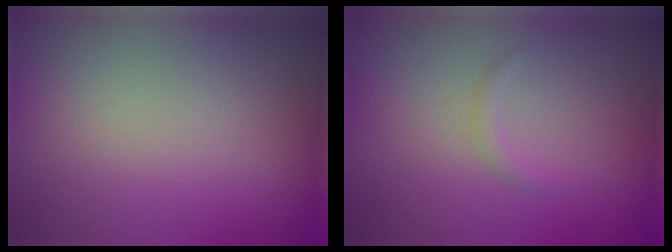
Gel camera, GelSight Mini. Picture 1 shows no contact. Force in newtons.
{"total": 0.7, "press": 0.7, "slide": 0.1}